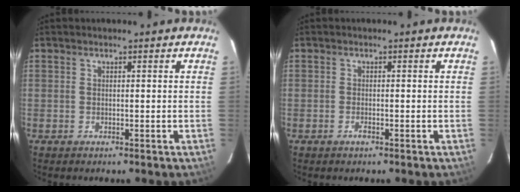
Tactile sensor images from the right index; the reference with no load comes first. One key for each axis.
{"total": 1.0, "fx": -0.6, "fy": 0.4, "fz": 0.7, "tx": -0.012, "ty": 0.000, "tz": -0.012}